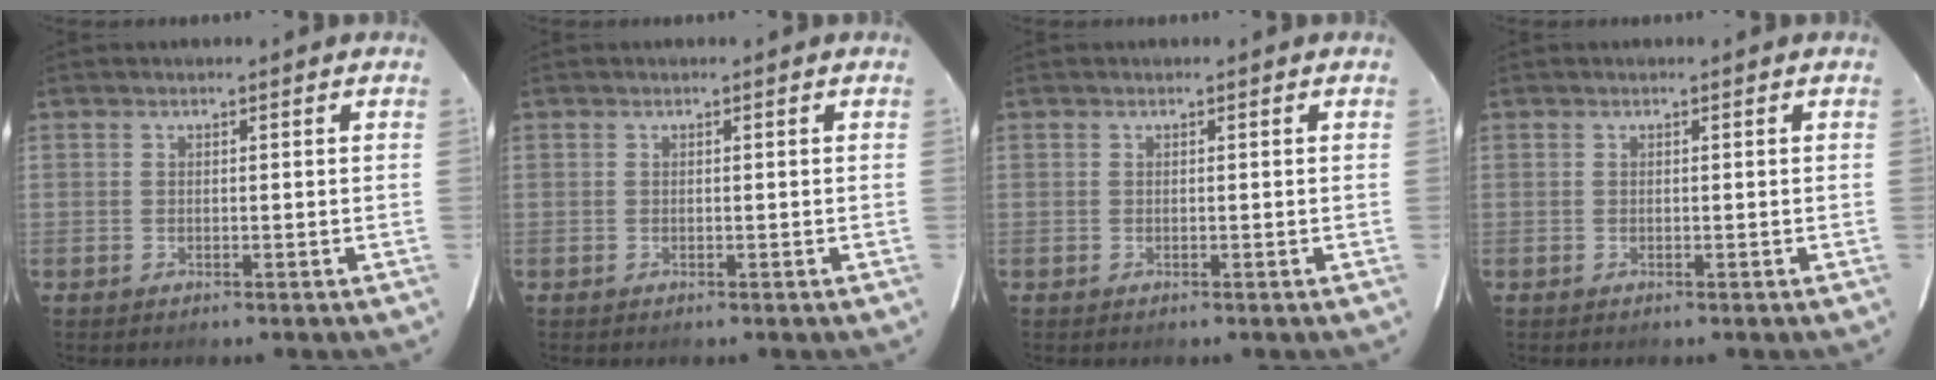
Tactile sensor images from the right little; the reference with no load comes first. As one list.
[{"total": 0.0}, {"total": 0.0}, {"total": 0.0}]